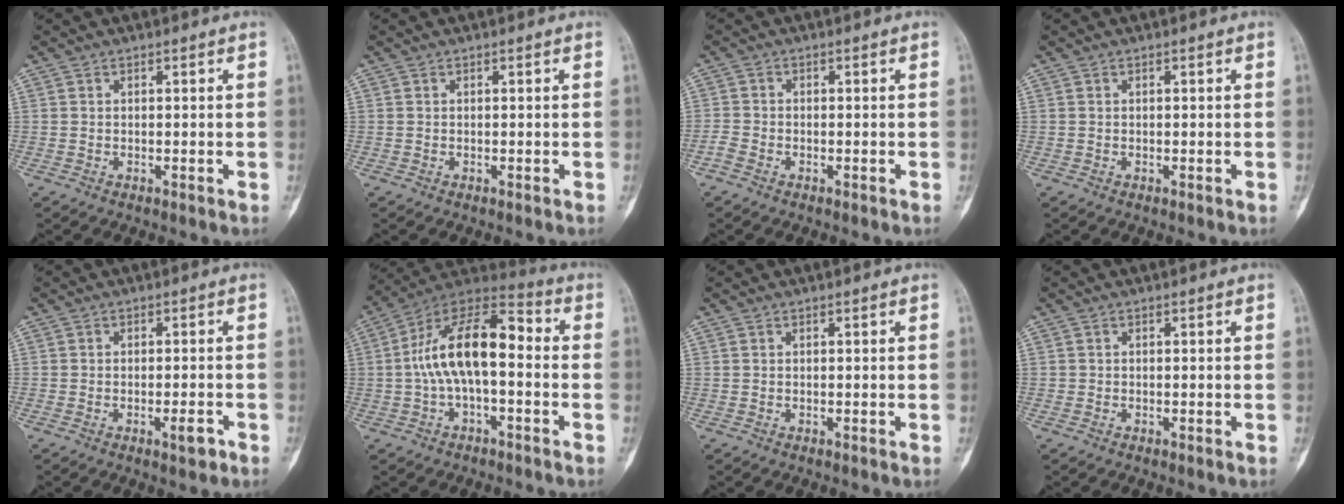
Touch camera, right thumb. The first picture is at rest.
{"total": 0.0}
{"total": 2.1, "force": [-1.3, 1.2, 1.0], "torque": [-0.025, 0.005, -0.030]}
{"total": 0.0}
{"total": 2.8, "force": [-1.5, 0.9, 2.2], "torque": [-0.030, 0.006, -0.022]}
{"total": 15.6, "force": [-0.6, 7.2, 13.9], "torque": [-0.239, 0.055, -0.022]}
{"total": 0.0}
{"total": 0.0}